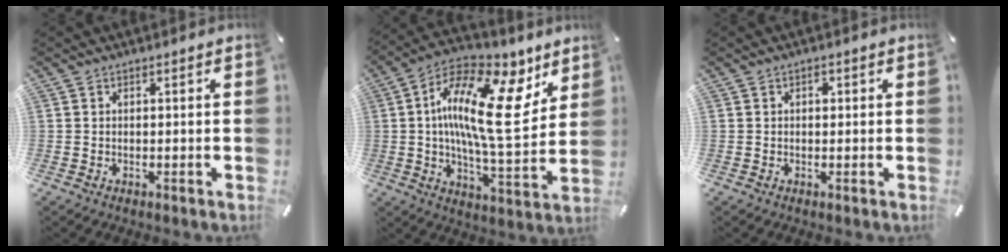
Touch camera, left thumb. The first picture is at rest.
{"total": 22.2, "force": [6.1, 9.1, 19.3], "torque": [-0.354, -0.038, 0.094]}
{"total": 0.9, "force": [0.2, 0.7, 0.5], "torque": [-0.003, -0.001, 0.000]}